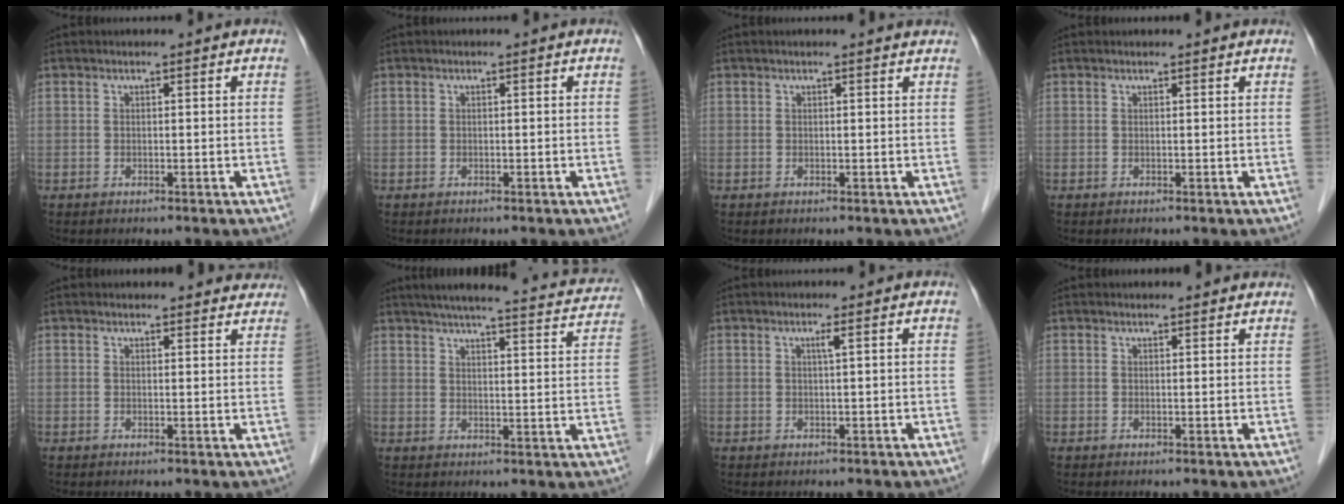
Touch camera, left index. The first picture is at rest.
{"total": 0.0}
{"total": 2.7, "force": [2.6, 0.2, 0.7], "torque": [-0.012, 0.007, 0.020]}
{"total": 1.6, "force": [1.6, 0.2, 0.3], "torque": [-0.013, 0.016, 0.019]}
{"total": 8.1, "force": [7.8, 2.2, 1.1], "torque": [0.014, 0.011, 0.066]}
{"total": 21.7, "force": [19.8, 2.8, 8.5], "torque": [-0.121, -0.008, 0.238]}
{"total": 0.9, "force": [0.4, -0.2, 0.8], "torque": [-0.021, 0.000, 0.011]}
{"total": 4.3, "force": [4.1, 1.0, 1.0], "torque": [-0.013, 0.018, 0.042]}